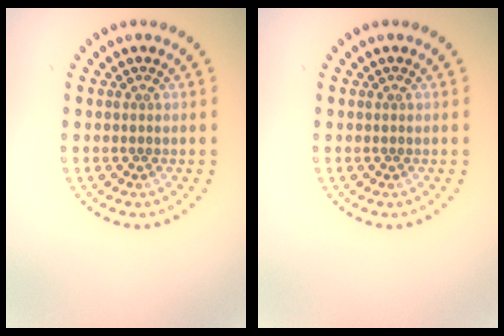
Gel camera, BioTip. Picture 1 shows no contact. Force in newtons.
{"total": 0.0}